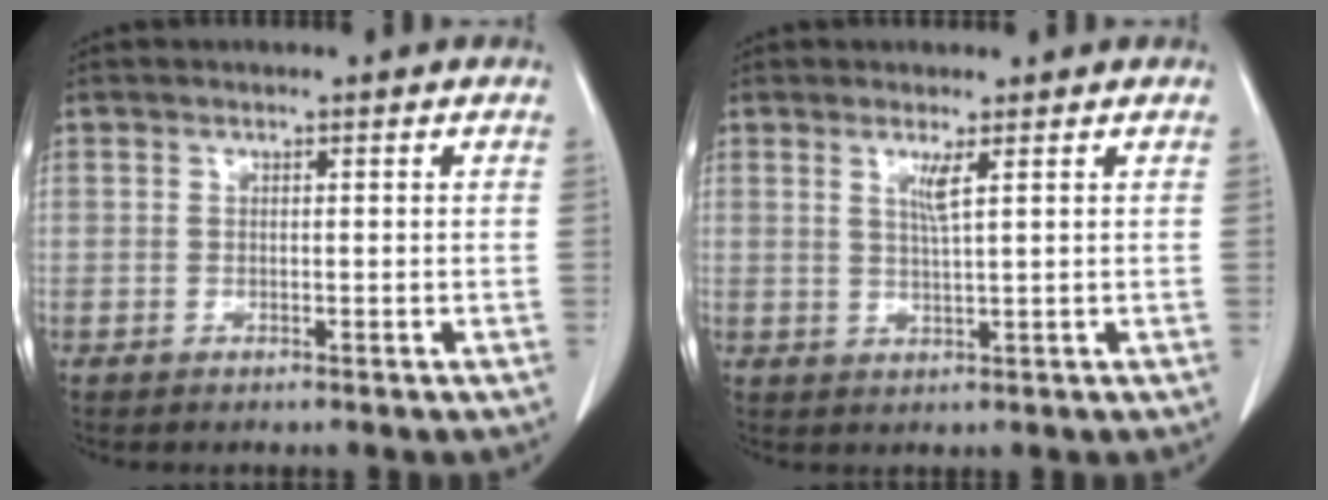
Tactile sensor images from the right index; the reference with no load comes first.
{"total": 2.4, "force": [1.1, -0.4, 2.1], "torque": [-0.045, -0.007, 0.024]}